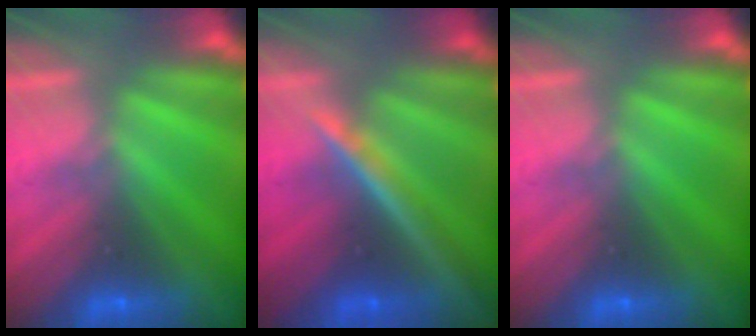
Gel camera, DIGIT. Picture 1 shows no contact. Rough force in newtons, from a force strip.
{"total": 4.6}
{"total": 0.0}